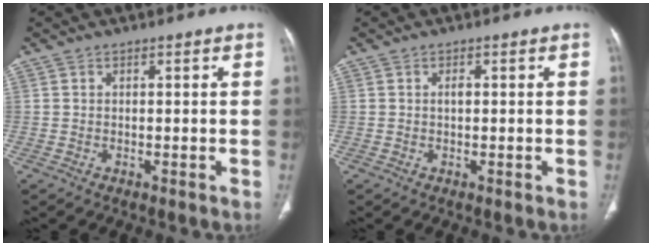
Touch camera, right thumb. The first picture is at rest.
{"total": 1.0, "force": [0.1, 0.5, 0.8], "torque": [-0.015, 0.001, 0.001]}